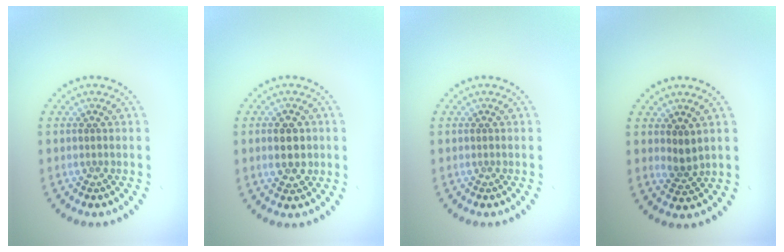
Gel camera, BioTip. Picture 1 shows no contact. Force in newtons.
{"total": 3.0, "press": 3.0, "slide": 0.2}
{"total": 0.0}
{"total": 1.5, "press": 1.3, "slide": 0.9}